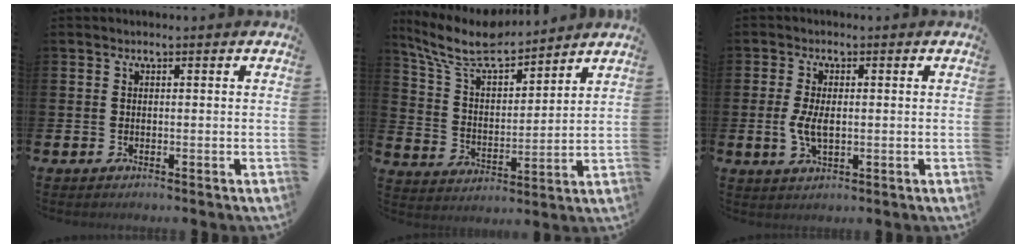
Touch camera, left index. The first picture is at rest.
{"total": 9.5, "force": [8.3, 2.3, 3.9], "torque": [-0.112, -0.041, 0.148]}
{"total": 3.9, "force": [-0.1, 2.0, 3.4], "torque": [-0.068, 0.003, -0.006]}